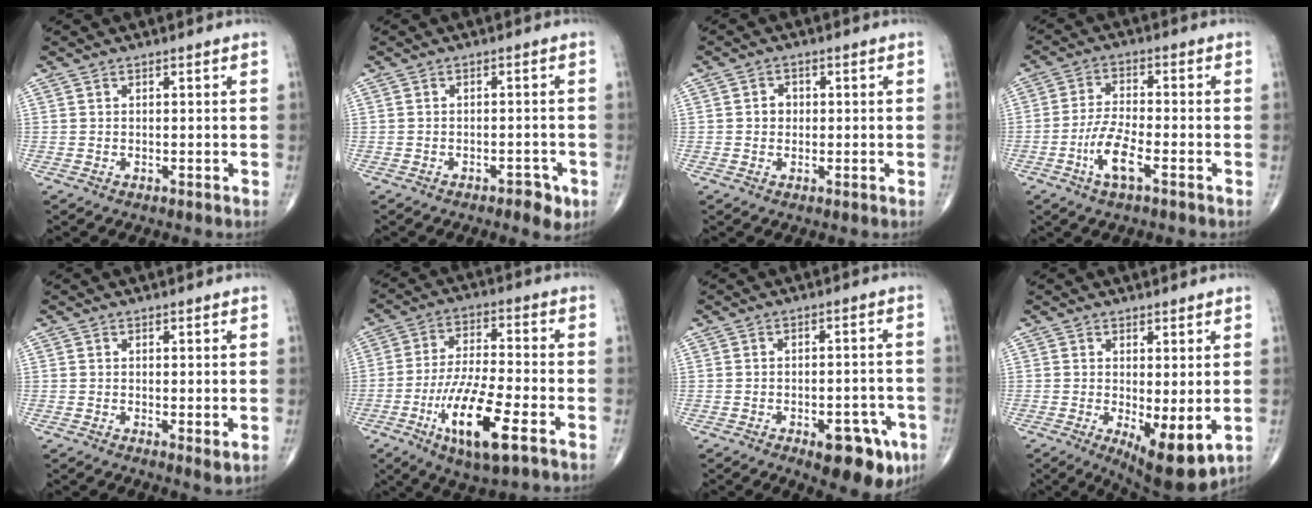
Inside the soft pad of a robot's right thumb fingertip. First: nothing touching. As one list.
[{"total": 3.4, "force": [-1.8, 1.6, 2.4], "torque": [-0.021, 0.007, -0.022]}, {"total": 2.3, "force": [0.1, 2.0, 1.0], "torque": [-0.003, 0.005, -0.001]}, {"total": 7.2, "force": [-3.1, 2.1, 6.1], "torque": [-0.129, 0.014, -0.059]}, {"total": 2.2, "force": [0.0, 0.6, 2.1], "torque": [-0.036, -0.011, -0.001]}, {"total": 14.7, "force": [-6.1, 3.7, 12.8], "torque": [-0.244, 0.011, -0.106]}, {"total": 10.8, "force": [-5.2, 4.8, 8.2], "torque": [-0.076, 0.020, -0.060]}, {"total": 9.1, "force": [-1.4, 3.1, 8.4], "torque": [-0.124, -0.026, -0.012]}]